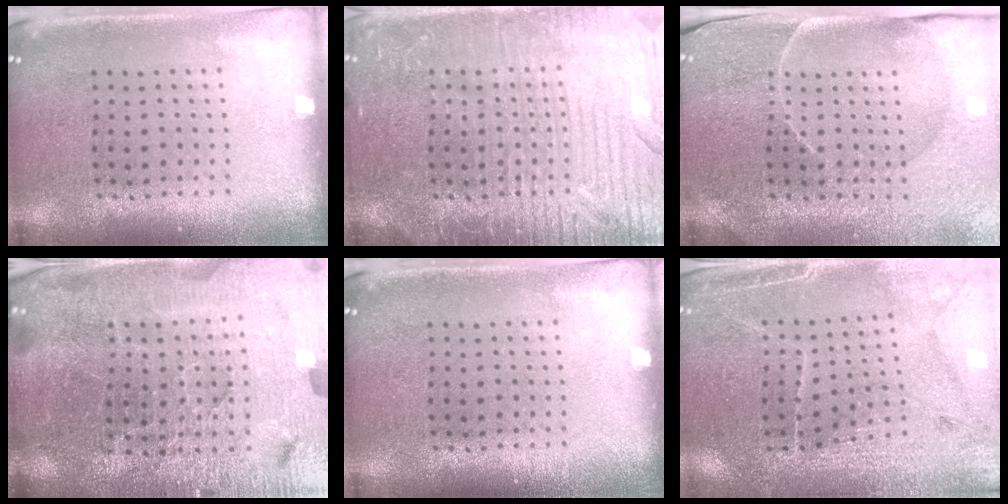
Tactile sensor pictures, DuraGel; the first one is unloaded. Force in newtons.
{"total": 4.1, "press": 4.1, "slide": 0.5}
{"total": 3.8, "press": 3.7, "slide": 0.7}
{"total": 5.7, "press": 5.2, "slide": 2.2}
{"total": 0.0}
{"total": 3.1, "press": 3.0, "slide": 0.7}